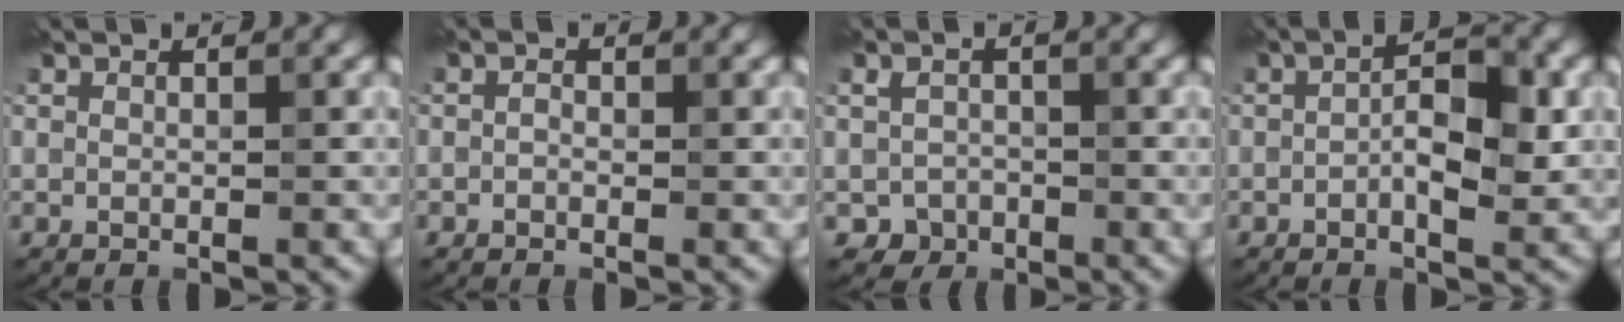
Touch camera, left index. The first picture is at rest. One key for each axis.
{"total": 0.7, "fx": -0.3, "fy": 0.5, "fz": 0.4, "tx": -0.006, "ty": -0.001, "tz": -0.006}
{"total": 2.1, "fx": -0.8, "fy": 1.9, "fz": 0.6, "tx": -0.004, "ty": -0.004, "tz": -0.015}
{"total": 4.3, "fx": -0.4, "fy": 1.7, "fz": 3.9, "tx": -0.064, "ty": 0.004, "tz": -0.012}